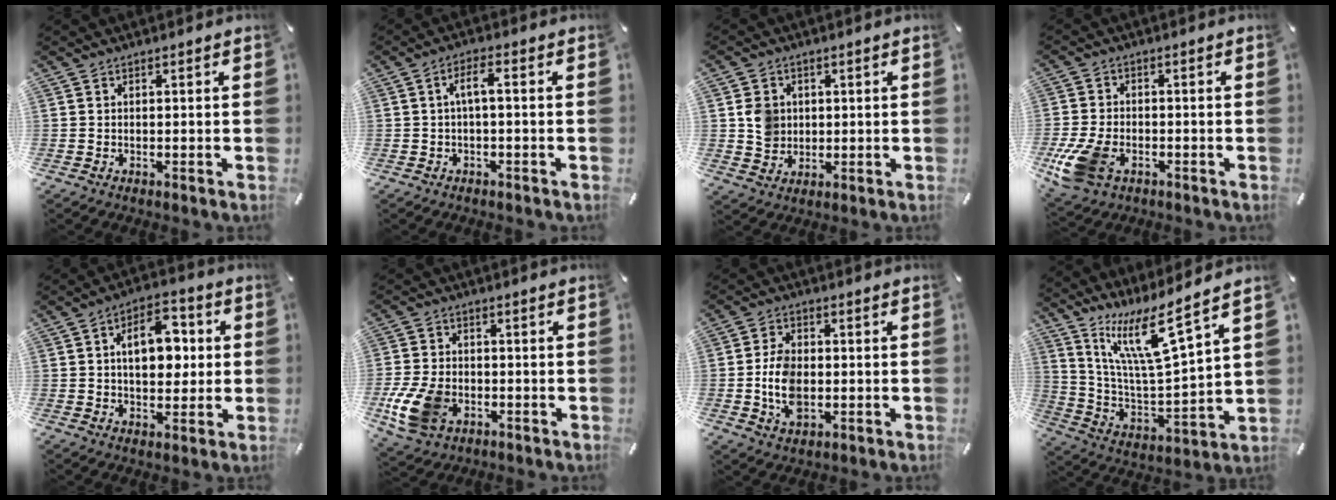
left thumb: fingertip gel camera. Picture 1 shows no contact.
{"total": 4.1, "force": [-0.2, 1.2, 3.9], "torque": [-0.076, 0.013, -0.007]}
{"total": 5.8, "force": [0.9, 5.5, 1.7], "torque": [-0.017, 0.005, 0.016]}
{"total": 10.3, "force": [-4.1, 6.6, 6.8], "torque": [-0.157, 0.003, -0.073]}
{"total": 11.3, "force": [1.5, 7.5, 8.3], "torque": [-0.107, 0.002, 0.021]}
{"total": 11.2, "force": [-3.6, 8.0, 7.1], "torque": [-0.166, 0.006, -0.062]}
{"total": 8.4, "force": [-1.2, 5.7, 6.0], "torque": [-0.140, 0.004, -0.022]}
{"total": 14.8, "force": [11.1, 1.7, 9.6], "torque": [-0.197, -0.073, 0.184]}